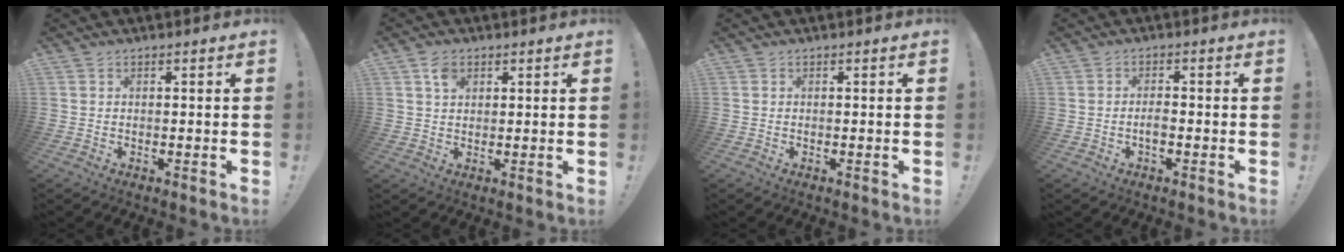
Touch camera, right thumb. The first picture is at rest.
{"total": 4.1, "force": [2.1, 2.7, 2.1], "torque": [-0.025, -0.004, 0.035]}
{"total": 0.0}
{"total": 2.5, "force": [-1.0, 1.4, 1.8], "torque": [-0.024, 0.001, -0.019]}